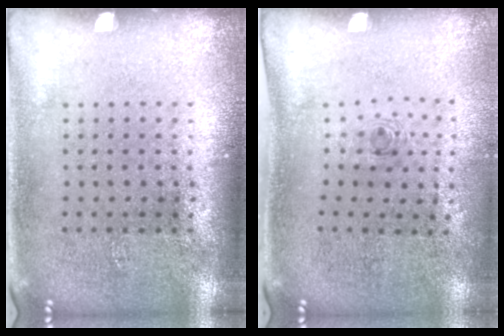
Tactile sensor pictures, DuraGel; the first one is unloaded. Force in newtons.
{"total": 0.7, "press": 0.2, "slide": 0.6}